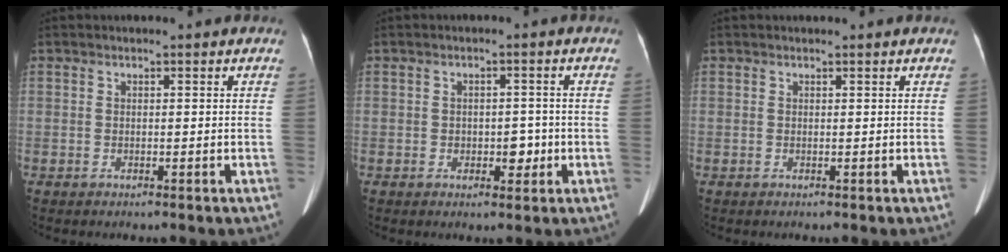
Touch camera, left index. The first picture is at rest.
{"total": 2.9, "force": [-0.7, 1.9, 2.1], "torque": [-0.025, 0.003, -0.005]}
{"total": 1.2, "force": [1.1, 0.1, 0.3], "torque": [-0.010, 0.011, 0.013]}